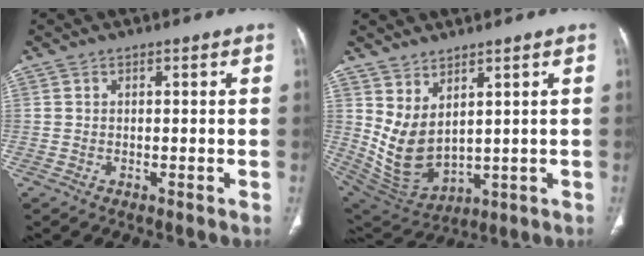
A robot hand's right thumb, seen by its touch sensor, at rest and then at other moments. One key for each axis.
{"total": 9.7, "fx": 3.5, "fy": 5.2, "fz": 7.4, "tx": -0.127, "ty": -0.033, "tz": 0.097}